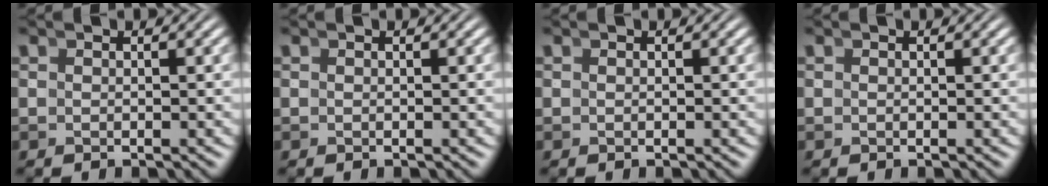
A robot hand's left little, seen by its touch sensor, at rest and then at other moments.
{"total": 0.0}
{"total": 0.0}
{"total": 0.0}